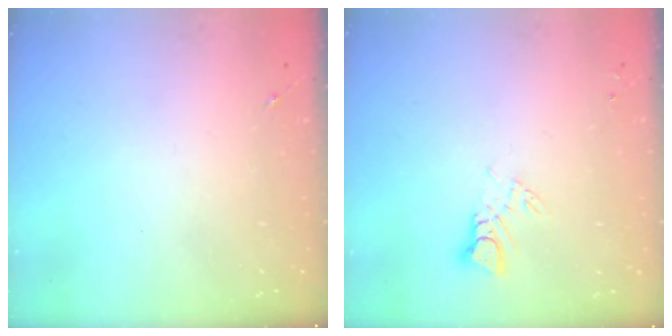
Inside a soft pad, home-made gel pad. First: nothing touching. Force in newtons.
{"total": 4.6, "press": 4.6, "slide": 0.1}